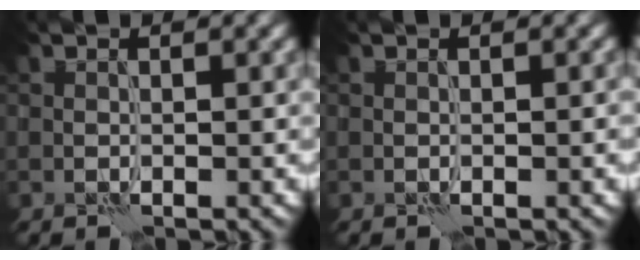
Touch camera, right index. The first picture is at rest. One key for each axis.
{"total": 0.5, "fx": -0.1, "fy": 0.0, "fz": 0.5, "tx": -0.006, "ty": 0.000, "tz": -0.001}